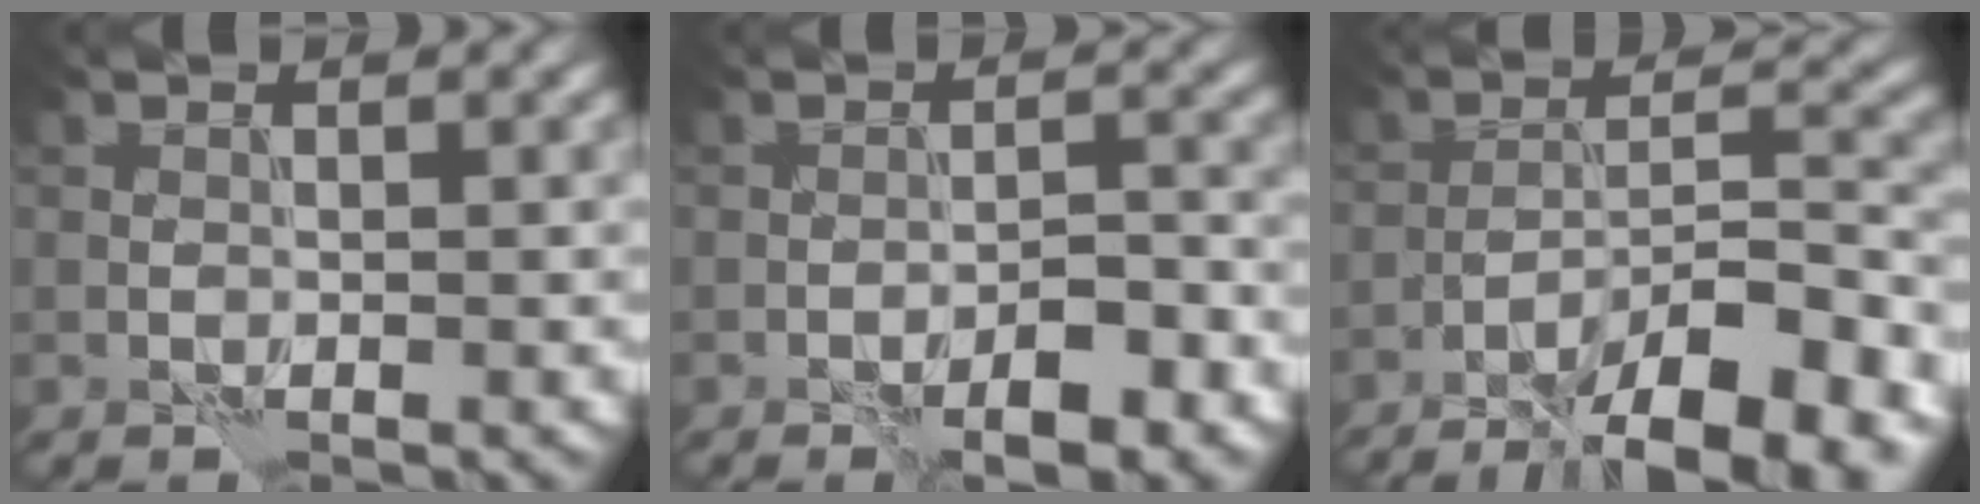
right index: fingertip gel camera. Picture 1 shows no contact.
{"total": 4.0, "force": [-2.4, 1.1, 3.0], "torque": [-0.044, 0.007, -0.036]}
{"total": 11.1, "force": [-7.7, 2.4, 7.7], "torque": [-0.113, 0.014, -0.120]}